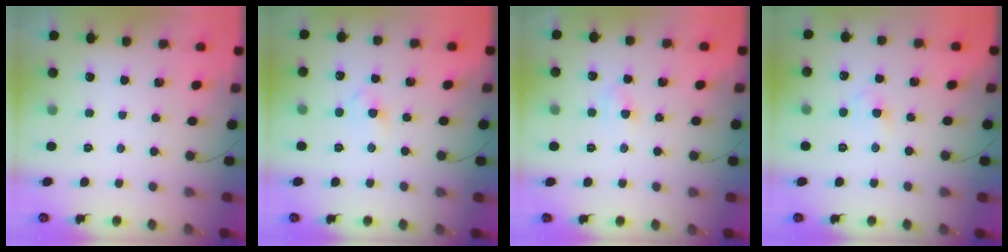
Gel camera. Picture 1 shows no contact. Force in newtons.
{"total": 3.5, "press": 3.2, "slide": 1.4}
{"total": 3.8, "press": 3.6, "slide": 1.2}
{"total": 2.2, "press": 2.0, "slide": 0.9}